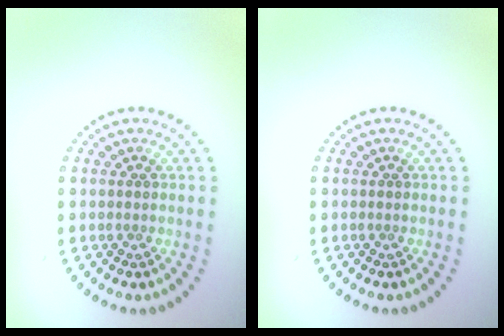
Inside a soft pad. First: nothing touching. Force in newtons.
{"total": 0.0}